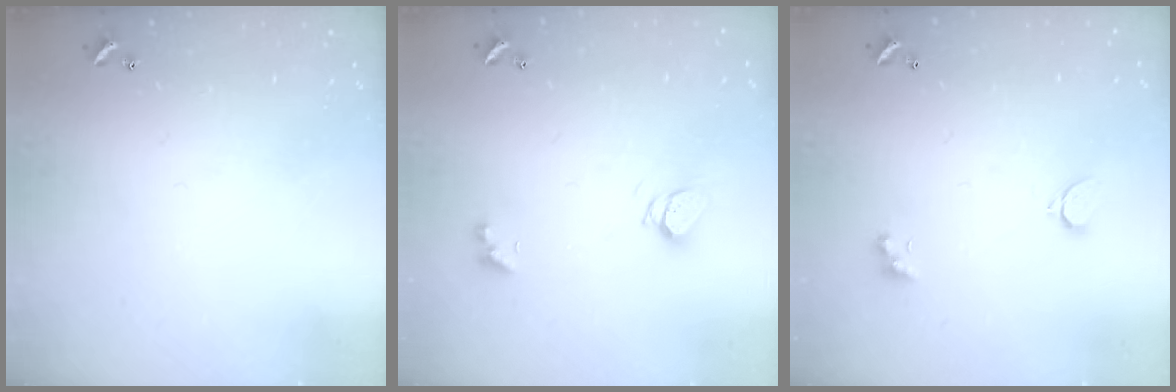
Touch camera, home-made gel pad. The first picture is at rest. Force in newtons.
{"total": 3.0, "press": 2.9, "slide": 0.3}
{"total": 1.9, "press": 1.9, "slide": 0.6}